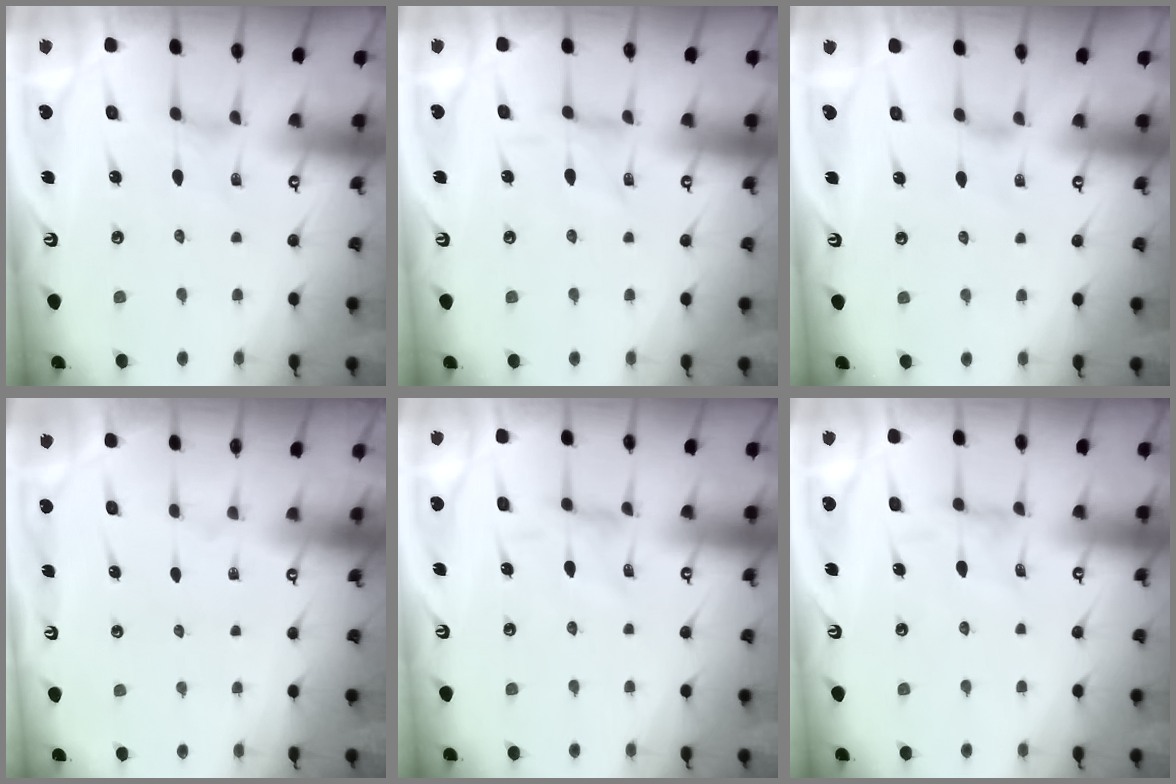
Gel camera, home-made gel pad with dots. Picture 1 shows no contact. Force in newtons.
{"total": 0.0}
{"total": 1.2, "press": 1.2, "slide": 0.4}
{"total": 0.0}
{"total": 0.7, "press": 0.6, "slide": 0.2}
{"total": 1.6, "press": 1.5, "slide": 0.4}